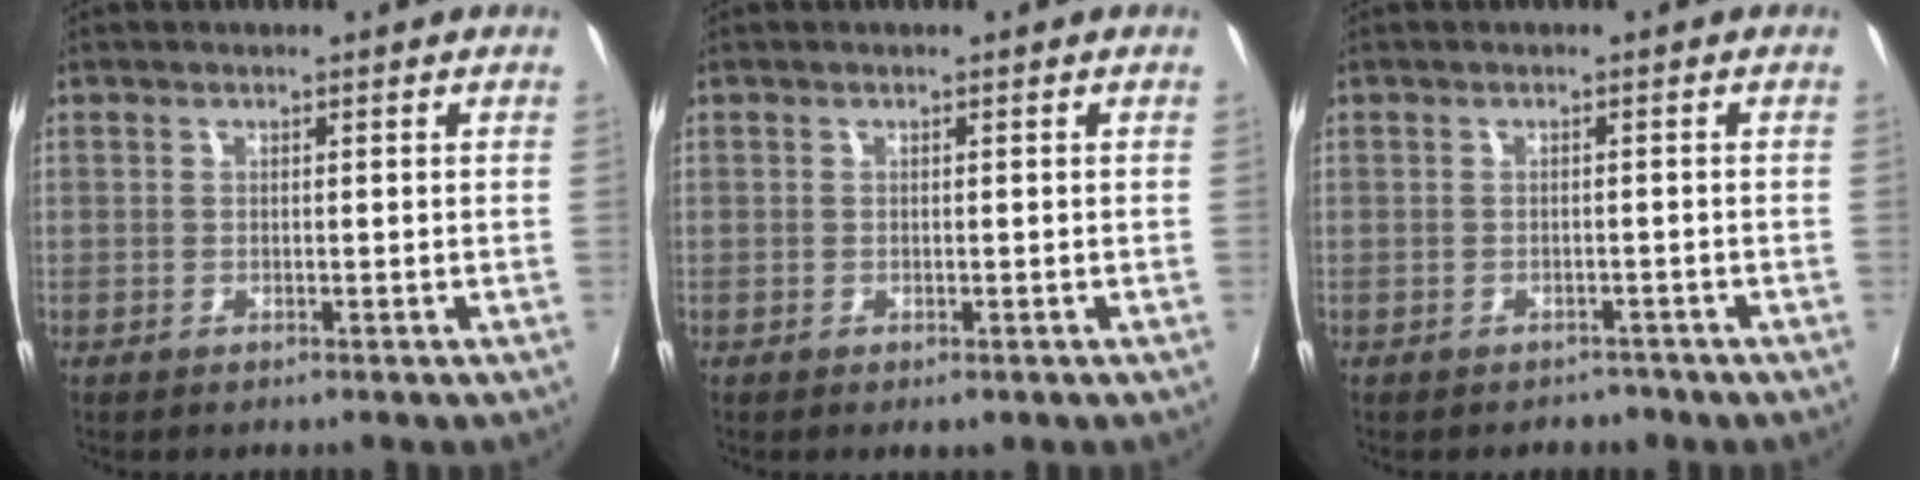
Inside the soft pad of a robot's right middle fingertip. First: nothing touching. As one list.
[{"total": 0.7, "force": [-0.3, 0.5, 0.5], "torque": [-0.010, -0.005, -0.004]}, {"total": 3.7, "force": [-3.0, 2.0, 0.6], "torque": [-0.011, -0.006, -0.037]}]